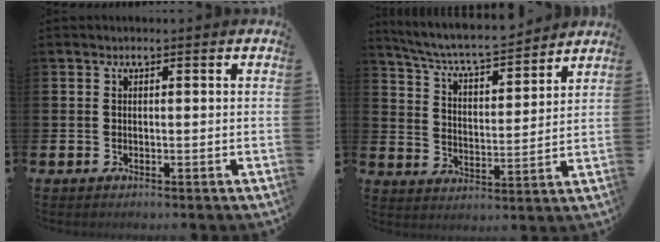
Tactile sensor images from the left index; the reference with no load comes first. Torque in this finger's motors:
{"motor_torque": [1.01, -1.13, 0.51, 0.18]}